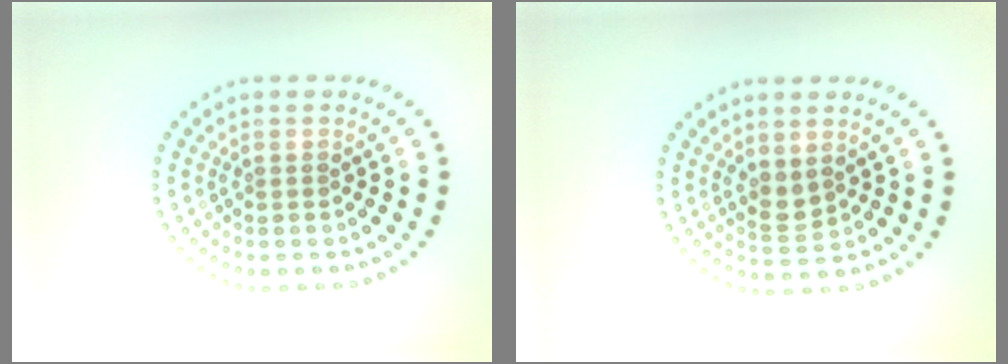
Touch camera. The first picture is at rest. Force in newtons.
{"total": 1.6, "press": 1.4, "slide": 0.9}